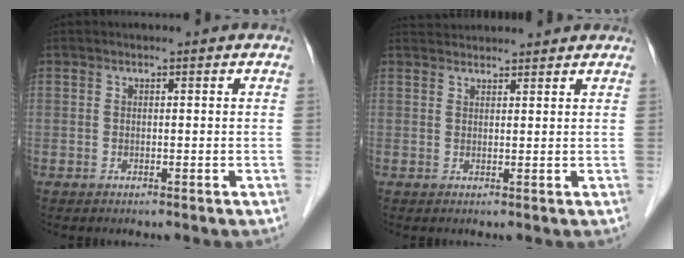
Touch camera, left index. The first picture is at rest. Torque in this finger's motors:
{"motor_torque": [-0.85, -1.29, 0.04, 0.02]}